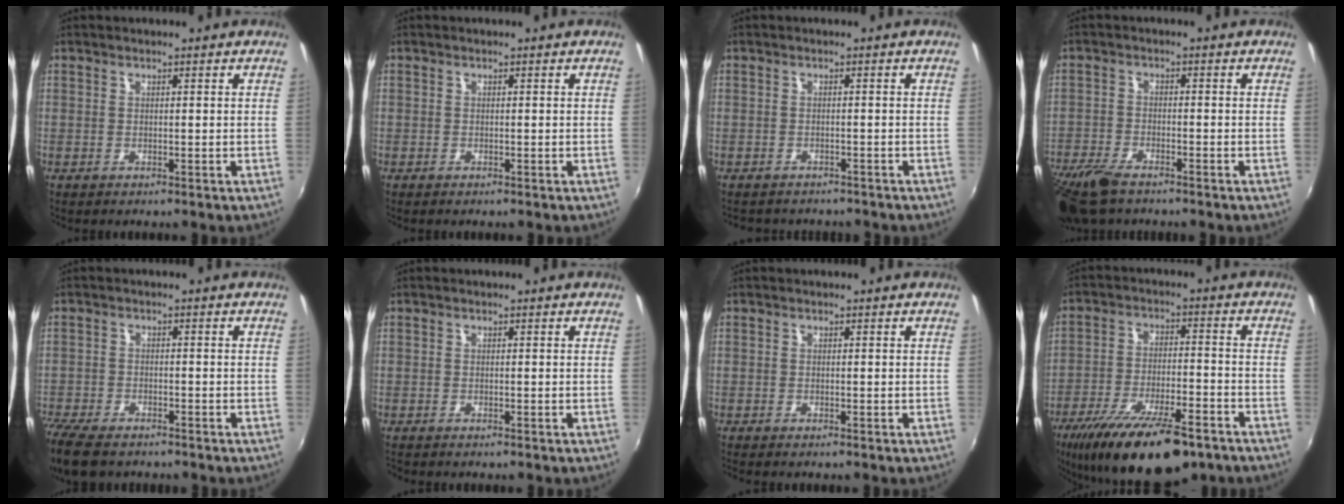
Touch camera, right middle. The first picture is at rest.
{"total": 0.5, "force": [-0.4, 0.3, 0.0], "torque": [-0.002, -0.001, -0.009]}
{"total": 5.1, "force": [-4.5, 1.7, 1.5], "torque": [-0.037, -0.016, -0.065]}
{"total": 10.1, "force": [-7.9, 3.6, 5.4], "torque": [-0.139, -0.032, -0.151]}
{"total": 10.1, "force": [-8.1, 3.7, 4.8], "torque": [-0.131, -0.040, -0.150]}
{"total": 0.5, "force": [-0.5, 0.1, 0.2], "torque": [-0.003, -0.002, -0.010]}
{"total": 0.6, "force": [-0.5, 0.1, 0.3], "torque": [-0.005, -0.002, -0.010]}
{"total": 19.9, "force": [-14.3, 5.9, 12.5], "torque": [-0.236, -0.040, -0.225]}